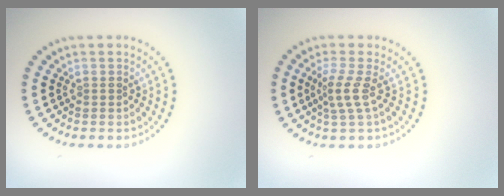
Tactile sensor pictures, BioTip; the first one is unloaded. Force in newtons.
{"total": 2.2, "press": 1.5, "slide": 1.6}